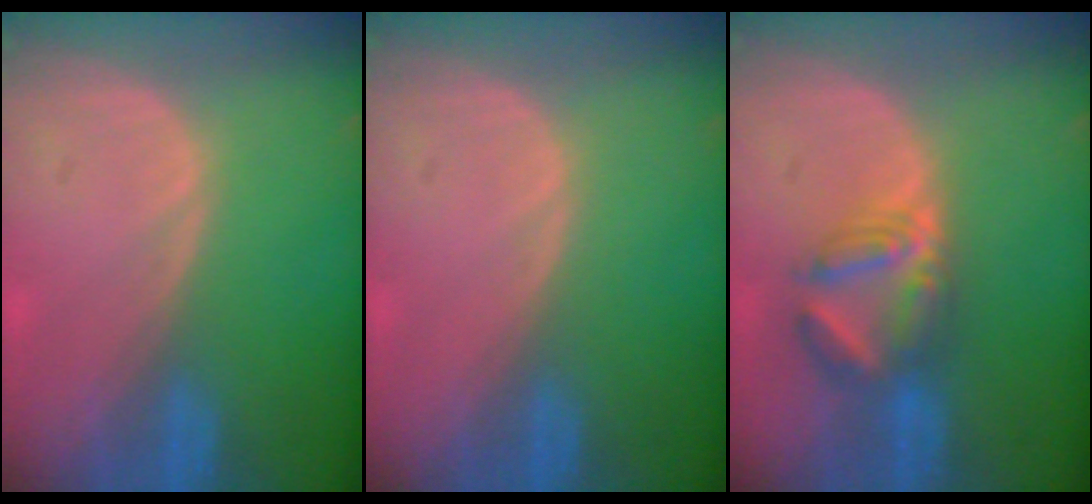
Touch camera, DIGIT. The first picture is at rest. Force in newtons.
{"total": 0.0}
{"total": 6.0, "press": 5.9, "slide": 0.7}